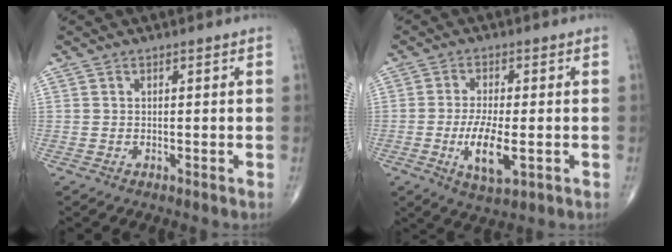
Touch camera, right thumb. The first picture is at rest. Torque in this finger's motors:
{"motor_torque": [2.38, 2.62, 0.80, -0.16, 0.23]}